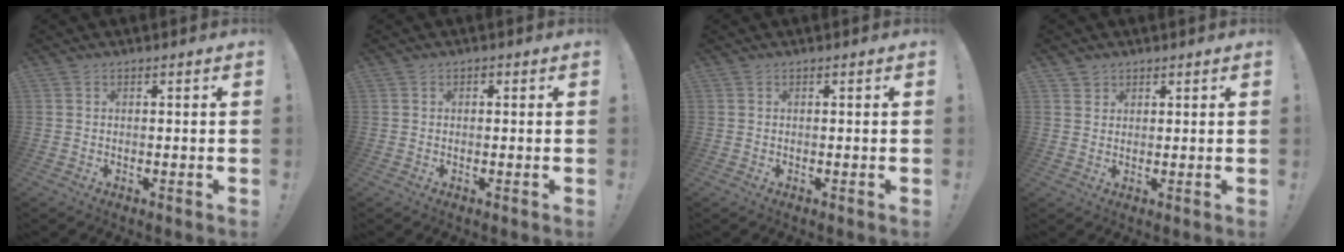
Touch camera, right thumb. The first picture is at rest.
{"total": 1.2, "force": [0.2, 1.0, 0.6], "torque": [-0.005, 0.003, 0.001]}
{"total": 0.0}
{"total": 2.1, "force": [1.5, 1.5, 0.1], "torque": [0.005, -0.009, 0.026]}